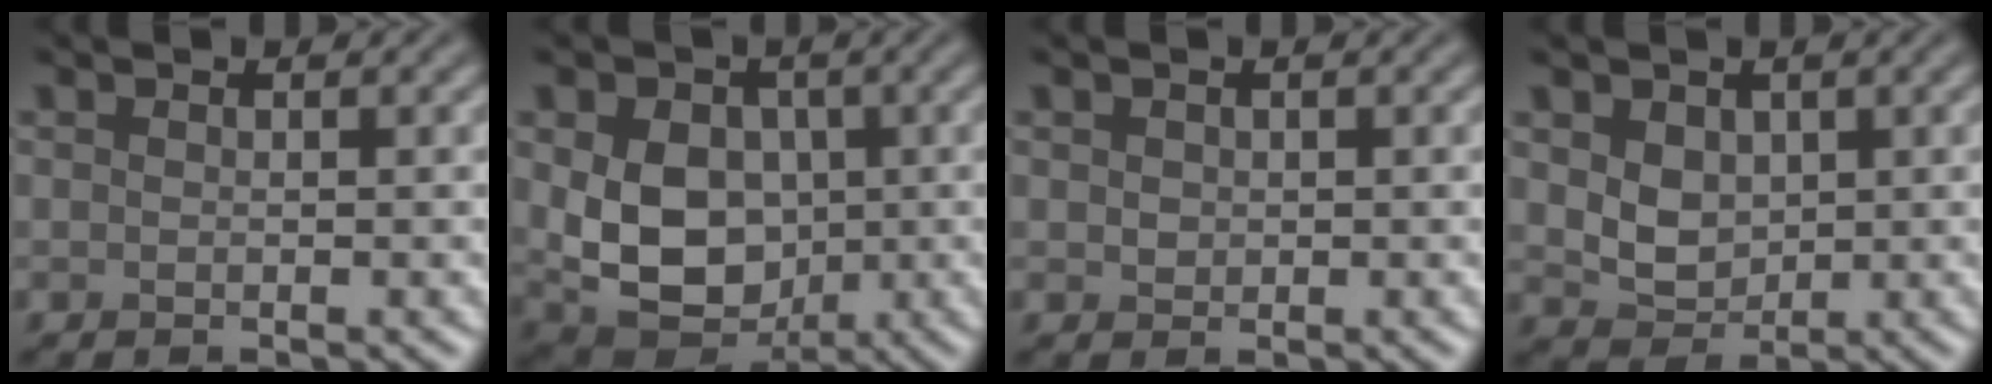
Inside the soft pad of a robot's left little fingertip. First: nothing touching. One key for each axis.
{"total": 8.2, "fx": 0.1, "fy": 6.1, "fz": 5.5, "tx": -0.100, "ty": -0.015, "tz": 0.000}
{"total": 0.9, "fx": 0.3, "fy": 0.8, "fz": 0.3, "tx": -0.005, "ty": -0.002, "tz": 0.006}
{"total": 3.0, "fx": 0.8, "fy": 2.4, "fz": 1.7, "tx": -0.037, "ty": -0.007, "tz": 0.018}